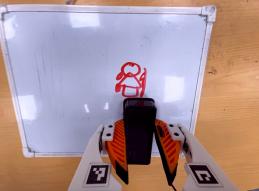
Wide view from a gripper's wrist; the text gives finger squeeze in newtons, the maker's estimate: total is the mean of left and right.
{"total": 6.0, "left": 4.7, "right": 7.3}